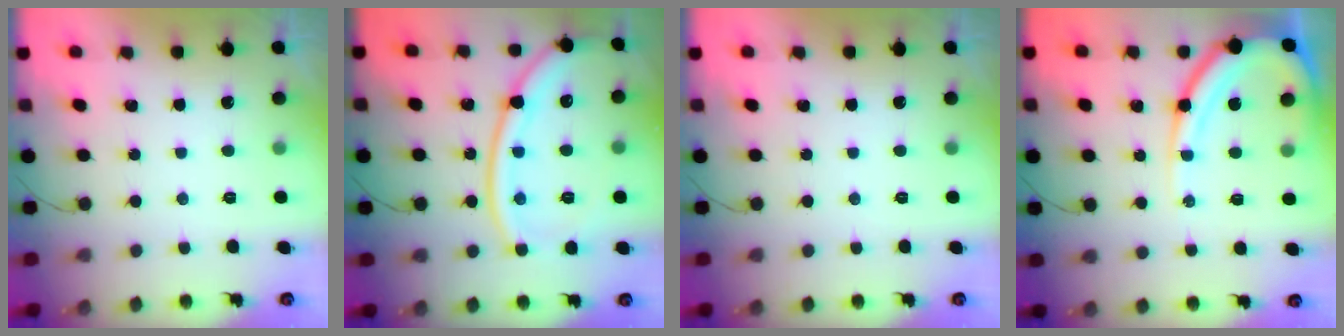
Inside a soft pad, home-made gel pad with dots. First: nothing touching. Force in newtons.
{"total": 17.2, "press": 17.1, "slide": 2.1}
{"total": 0.0}
{"total": 14.9, "press": 14.8, "slide": 1.5}